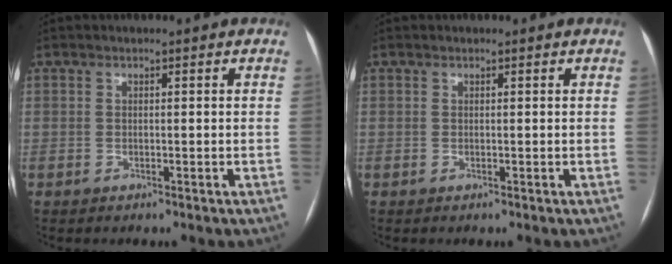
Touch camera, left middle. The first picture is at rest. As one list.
[{"total": 0.0}]